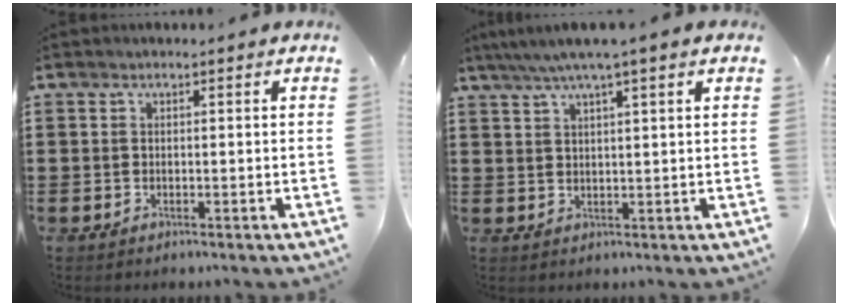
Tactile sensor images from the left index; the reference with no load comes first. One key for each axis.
{"total": 4.0, "fx": 2.5, "fy": -0.1, "fz": 3.1, "tx": -0.065, "ty": -0.001, "tz": 0.043}